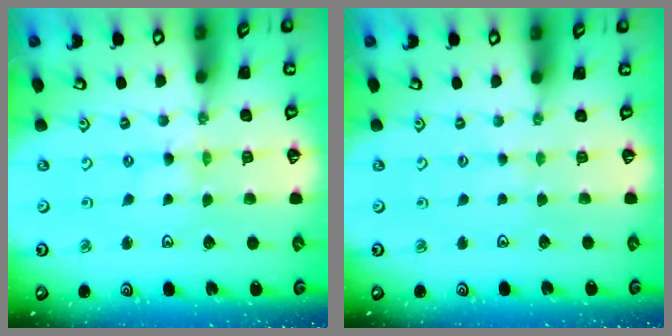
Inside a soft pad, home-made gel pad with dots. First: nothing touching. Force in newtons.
{"total": 1.4, "press": 1.4, "slide": 0.2}